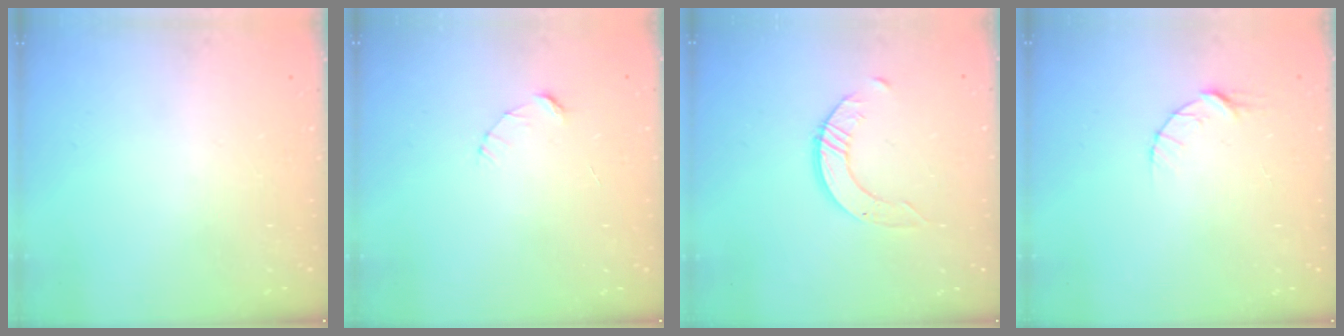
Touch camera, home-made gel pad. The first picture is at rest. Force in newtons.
{"total": 2.4, "press": 2.4, "slide": 0.2}
{"total": 4.0, "press": 4.0, "slide": 0.1}
{"total": 5.0, "press": 4.9, "slide": 0.7}